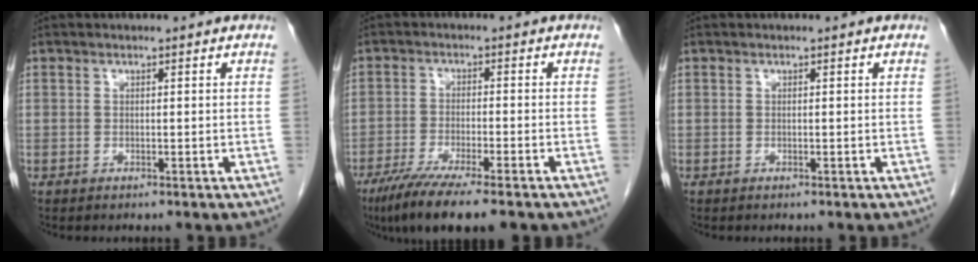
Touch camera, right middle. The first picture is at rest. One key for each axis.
{"total": 10.5, "fx": -7.6, "fy": 0.9, "fz": 7.1, "tx": -0.114, "ty": -0.025, "tz": -0.121}
{"total": 0.0}